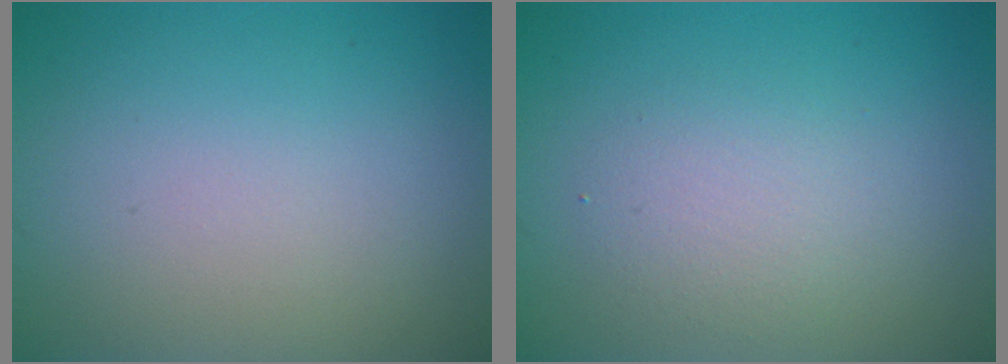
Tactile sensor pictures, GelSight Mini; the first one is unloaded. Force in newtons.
{"total": 2.5, "press": 2.5, "slide": 0.1}